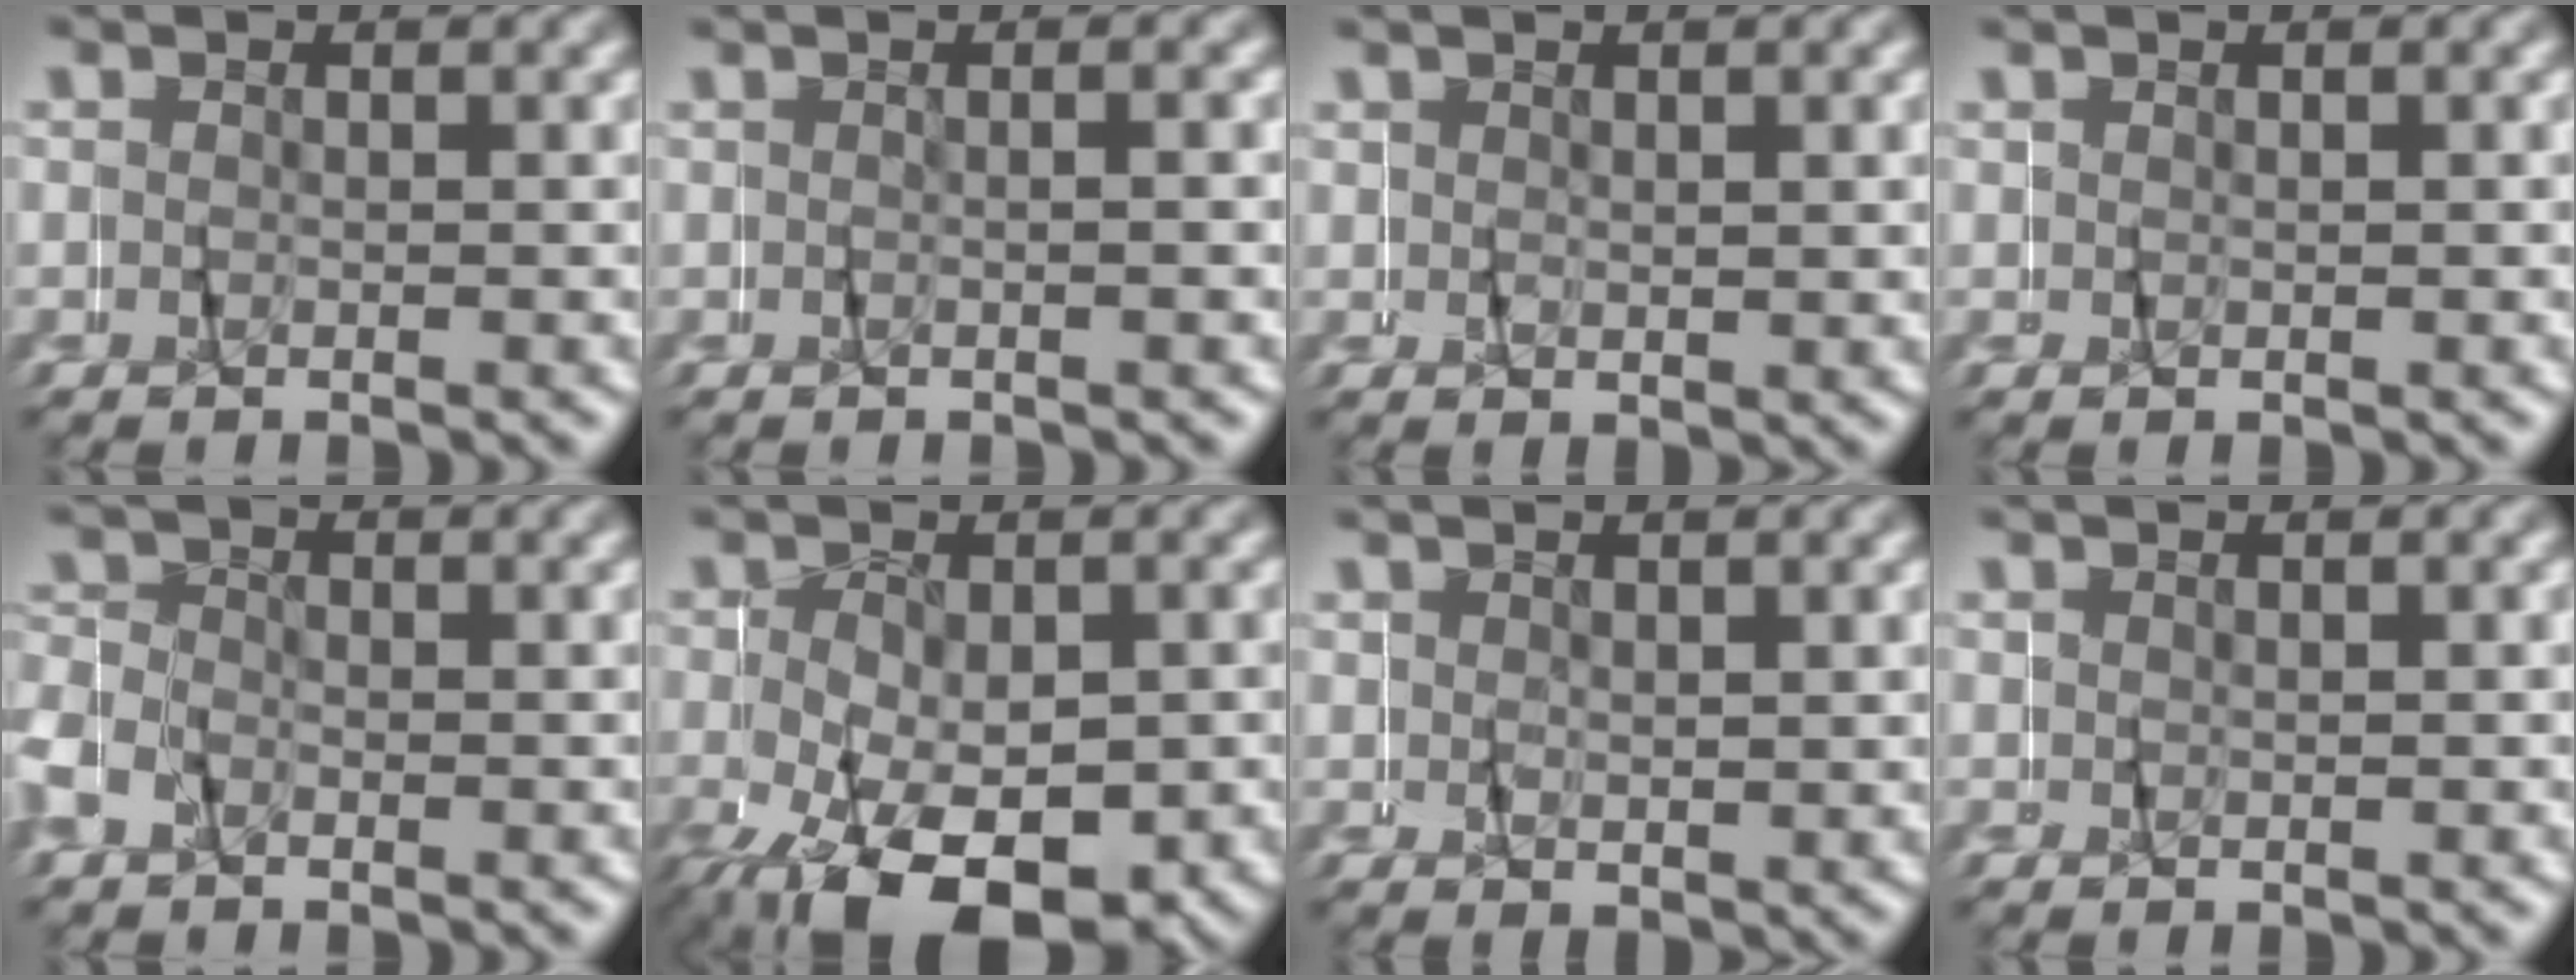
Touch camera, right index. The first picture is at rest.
{"total": 1.0, "force": [-0.2, -0.9, 0.4], "torque": [-0.012, 0.008, -0.003]}
{"total": 1.0, "force": [0.9, 0.2, 0.4], "torque": [-0.008, 0.000, 0.019]}
{"total": 0.5, "force": [0.4, -0.3, -0.1], "torque": [0.002, 0.002, 0.009]}
{"total": 2.5, "force": [-0.4, 2.4, 0.6], "torque": [-0.036, -0.003, -0.009]}
{"total": 8.9, "force": [-4.4, 4.6, 6.1], "torque": [-0.111, -0.038, -0.052]}
{"total": 1.4, "force": [1.1, 0.5, 0.7], "torque": [-0.011, -0.001, 0.023]}
{"total": 0.6, "force": [0.5, -0.2, 0.2], "torque": [-0.002, 0.002, 0.011]}